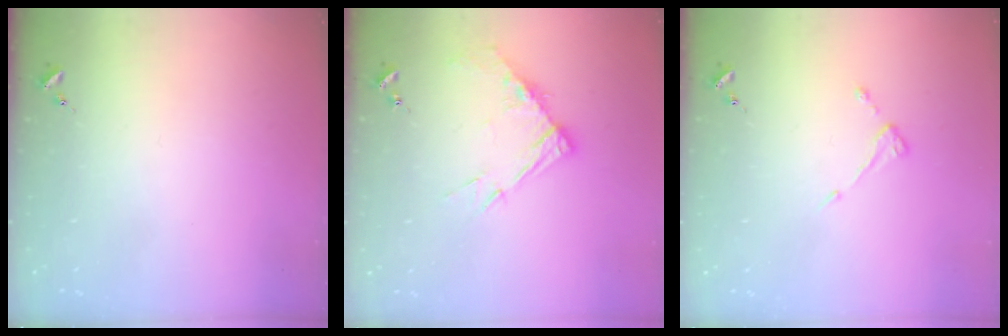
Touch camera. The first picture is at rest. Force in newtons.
{"total": 10.1, "press": 10.0, "slide": 1.1}
{"total": 4.3, "press": 4.3, "slide": 0.5}